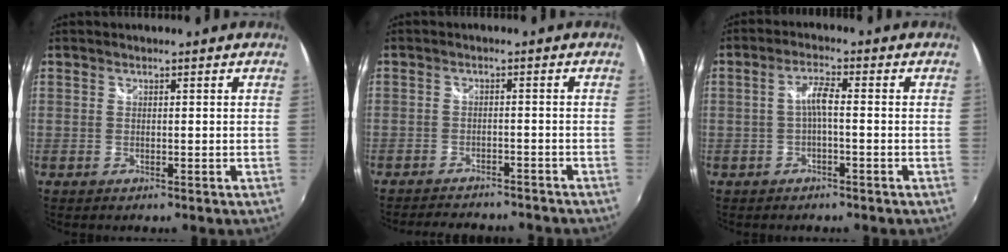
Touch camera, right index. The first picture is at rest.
{"total": 10.6, "force": [-9.4, 2.6, 4.1], "torque": [-0.092, -0.016, -0.133]}
{"total": 3.2, "force": [-0.8, 0.4, 3.1], "torque": [-0.063, 0.008, -0.016]}